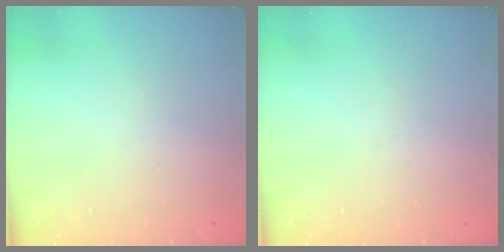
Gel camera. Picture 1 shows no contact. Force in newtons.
{"total": 0.0}